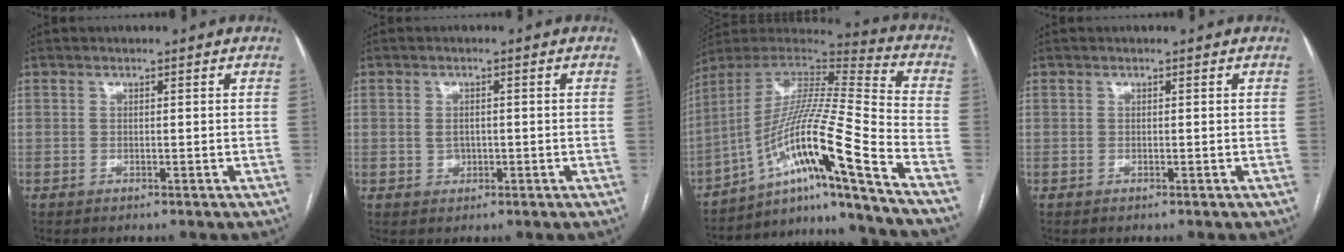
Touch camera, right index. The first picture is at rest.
{"total": 1.7, "force": [-0.2, 1.3, 1.1], "torque": [-0.019, 0.002, -0.001]}
{"total": 19.9, "force": [-11.1, -1.7, 16.4], "torque": [-0.316, -0.002, -0.195]}
{"total": 0.0}